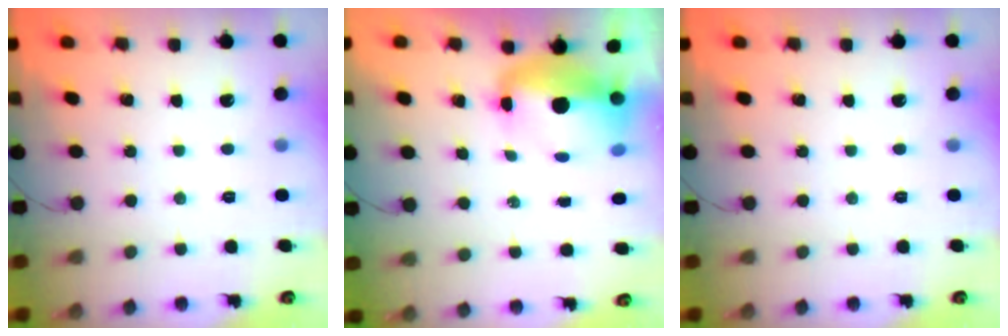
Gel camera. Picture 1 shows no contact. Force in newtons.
{"total": 10.4, "press": 10.1, "slide": 2.4}
{"total": 0.0}